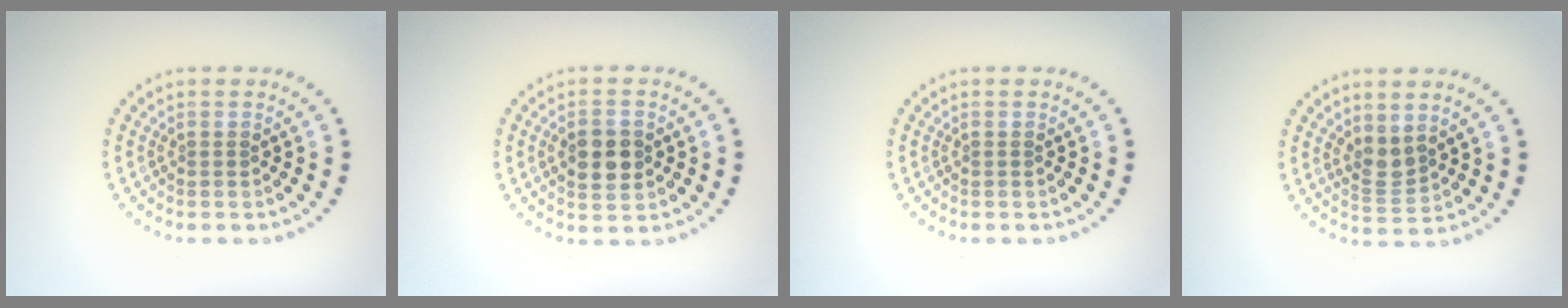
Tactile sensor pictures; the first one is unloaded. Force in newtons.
{"total": 3.6, "press": 3.6, "slide": 0.1}
{"total": 0.0}
{"total": 2.2, "press": 1.8, "slide": 1.3}